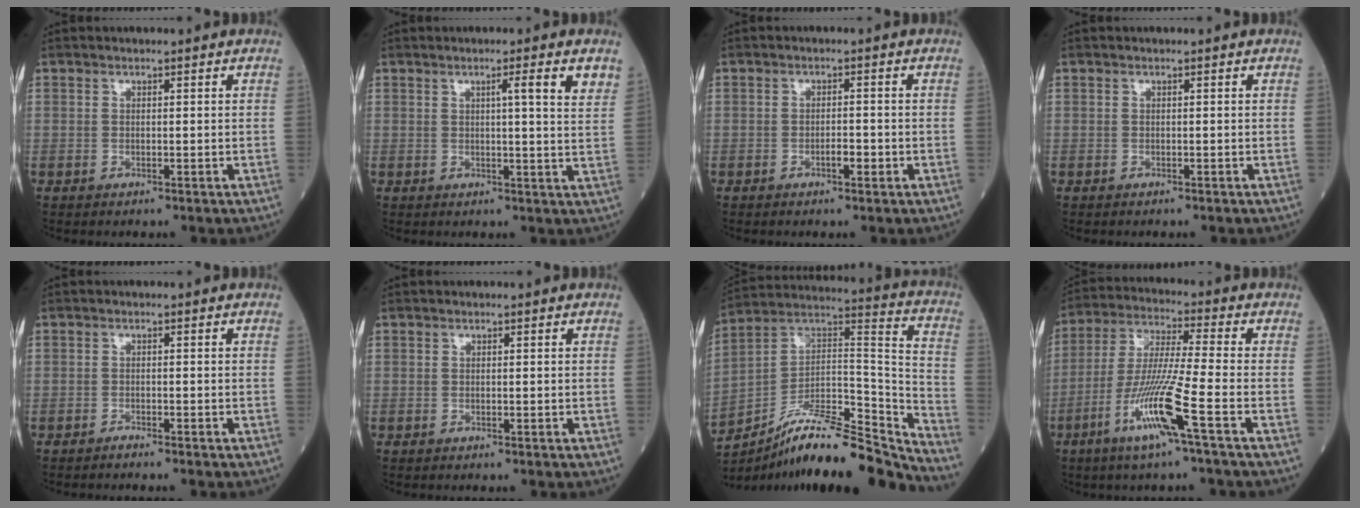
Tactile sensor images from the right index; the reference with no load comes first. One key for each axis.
{"total": 5.1, "fx": 2.6, "fy": -0.5, "fz": 4.3, "tx": -0.054, "ty": -0.005, "tz": 0.030}
{"total": 1.9, "fx": -0.9, "fy": 0.4, "fz": 1.6, "tx": -0.023, "ty": 0.002, "tz": -0.016}
{"total": 0.0}
{"total": 0.9, "fx": -0.9, "fy": -0.1, "fz": 0.3, "tx": -0.009, "ty": 0.000, "tz": -0.014}
{"total": 0.0}
{"total": 19.7, "fx": -17.4, "fy": 1.4, "fz": 9.3, "tx": -0.140, "ty": 0.041, "tz": -0.295}
{"total": 11.9, "fx": -5.5, "fy": -1.2, "fz": 10.4, "tx": -0.209, "ty": -0.015, "tz": -0.110}